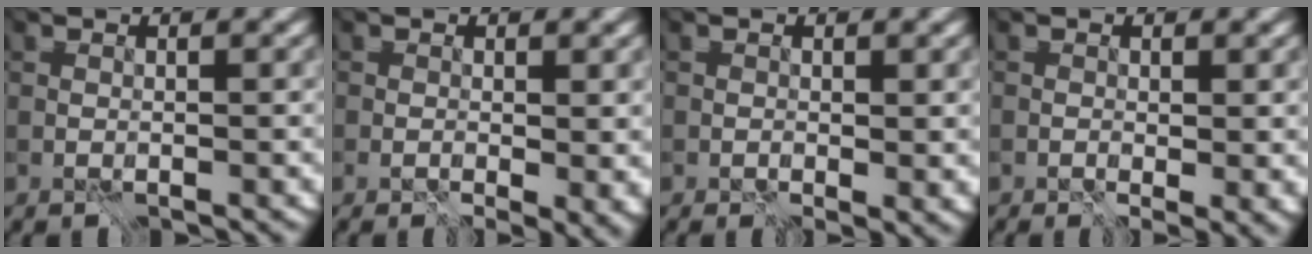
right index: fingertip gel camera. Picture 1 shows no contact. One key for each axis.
{"total": 3.9, "fx": 1.3, "fy": 1.9, "fz": 3.2, "tx": -0.025, "ty": 0.005, "tz": 0.010}
{"total": 1.0, "fx": 0.2, "fy": 0.4, "fz": 0.9, "tx": -0.010, "ty": -0.004, "tz": -0.004}
{"total": 1.2, "fx": 0.2, "fy": 0.5, "fz": 1.1, "tx": -0.011, "ty": -0.004, "tz": -0.005}